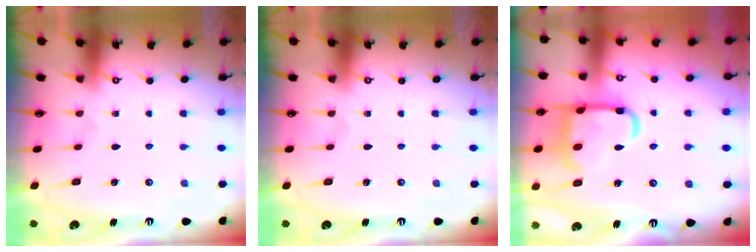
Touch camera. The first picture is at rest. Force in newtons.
{"total": 0.0}
{"total": 15.9, "press": 15.9, "slide": 1.2}